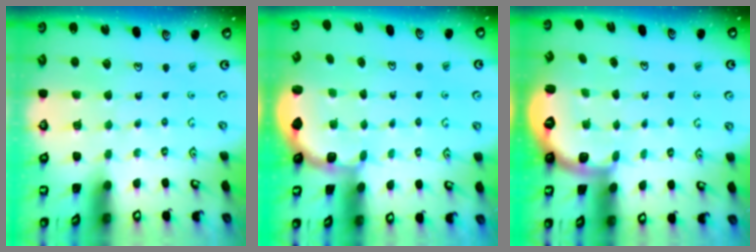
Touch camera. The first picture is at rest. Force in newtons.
{"total": 2.7, "press": 2.2, "slide": 1.5}
{"total": 2.7, "press": 1.6, "slide": 2.1}